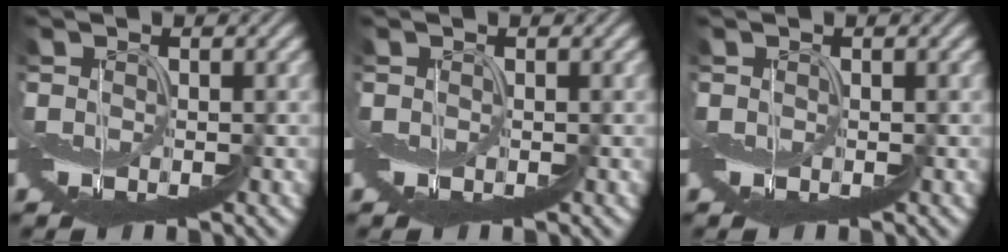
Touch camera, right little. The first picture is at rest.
{"total": 0.0}
{"total": 0.0}